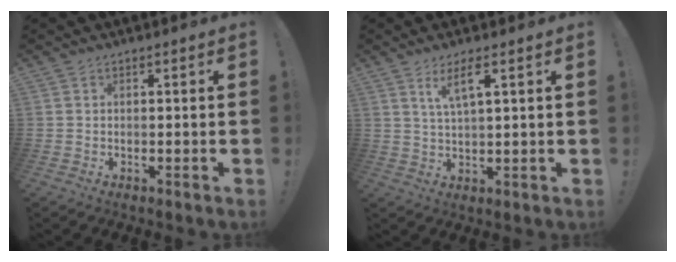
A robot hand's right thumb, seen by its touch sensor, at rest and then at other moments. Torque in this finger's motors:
{"motor_torque": [0.19, 0.20, -0.06, 0.21, 0.31]}